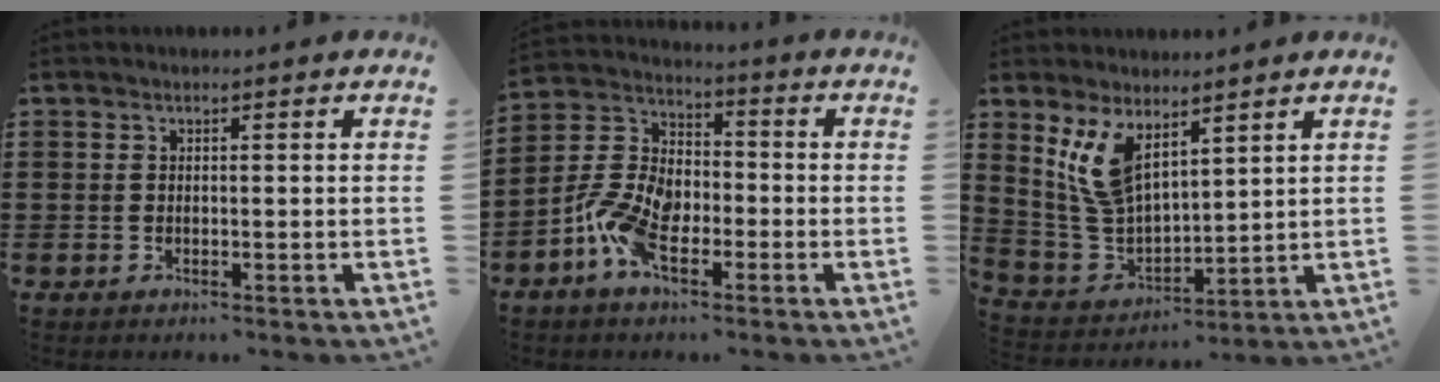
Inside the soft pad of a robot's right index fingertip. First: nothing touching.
{"total": 9.3, "force": [-4.0, 5.0, 6.8], "torque": [-0.178, -0.006, -0.082]}
{"total": 8.8, "force": [4.8, 4.3, 5.9], "torque": [-0.154, -0.013, 0.086]}